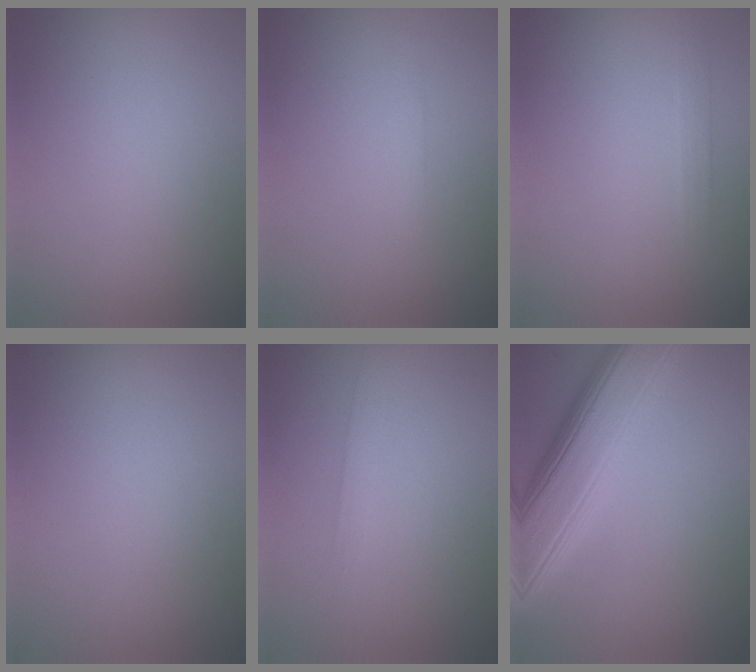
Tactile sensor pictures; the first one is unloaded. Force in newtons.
{"total": 0.8, "press": 0.8, "slide": 0.0}
{"total": 0.9, "press": 0.9, "slide": 0.1}
{"total": 0.0}
{"total": 1.2, "press": 1.2, "slide": 0.1}
{"total": 9.9, "press": 9.9, "slide": 0.2}